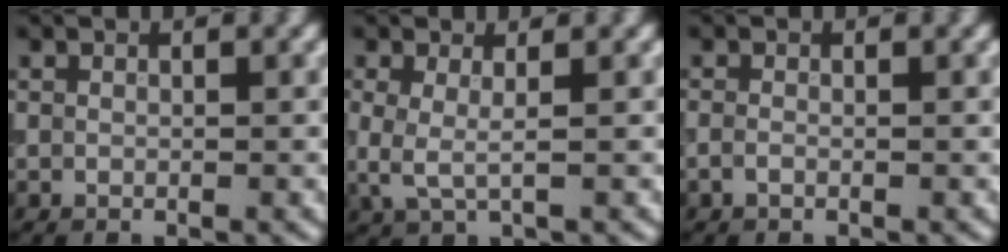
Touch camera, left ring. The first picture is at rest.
{"total": 1.9, "force": [0.2, 0.6, 1.8], "torque": [-0.040, -0.006, 0.003]}
{"total": 0.6, "force": [-0.3, 0.3, 0.4], "torque": [-0.011, -0.002, -0.008]}